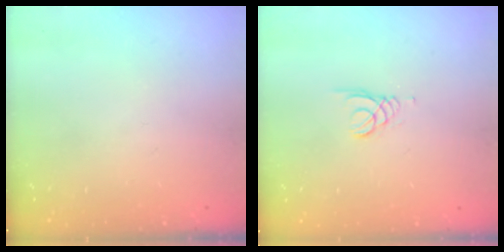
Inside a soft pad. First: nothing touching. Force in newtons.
{"total": 1.5, "press": 1.5, "slide": 0.1}